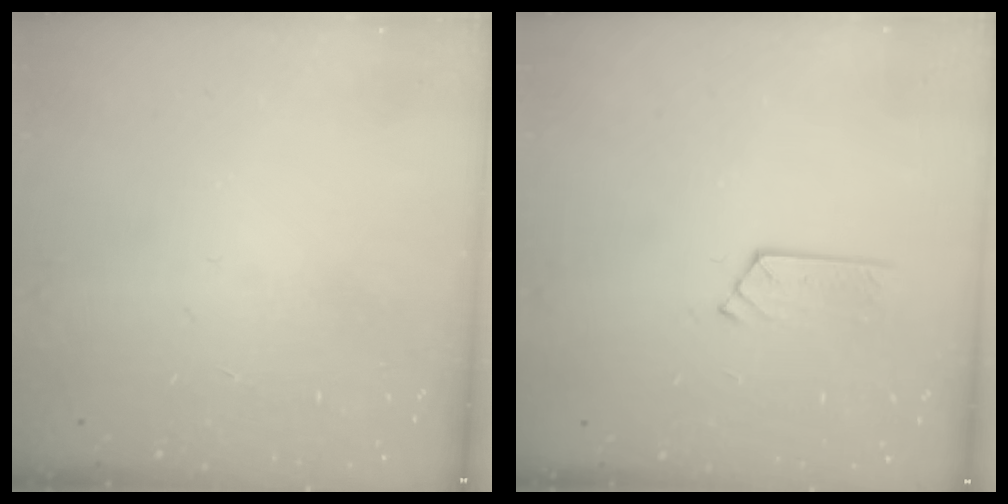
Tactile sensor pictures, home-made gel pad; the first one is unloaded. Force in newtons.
{"total": 3.7, "press": 3.7, "slide": 0.4}